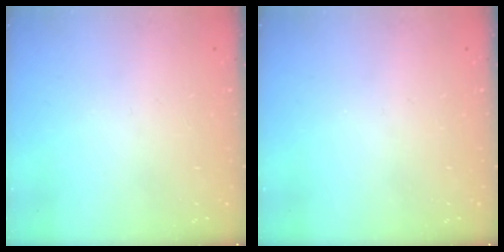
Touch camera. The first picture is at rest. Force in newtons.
{"total": 0.0}